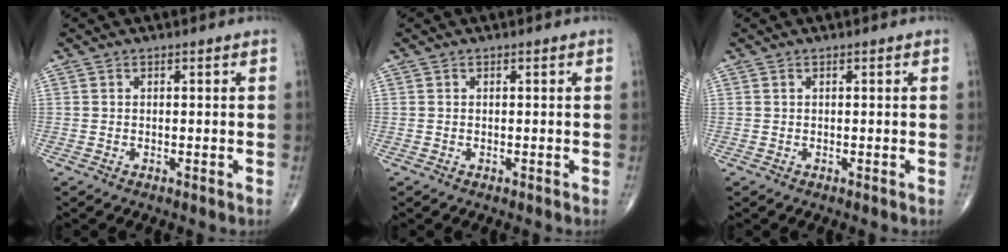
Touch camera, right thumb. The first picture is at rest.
{"total": 0.0}
{"total": 0.0}